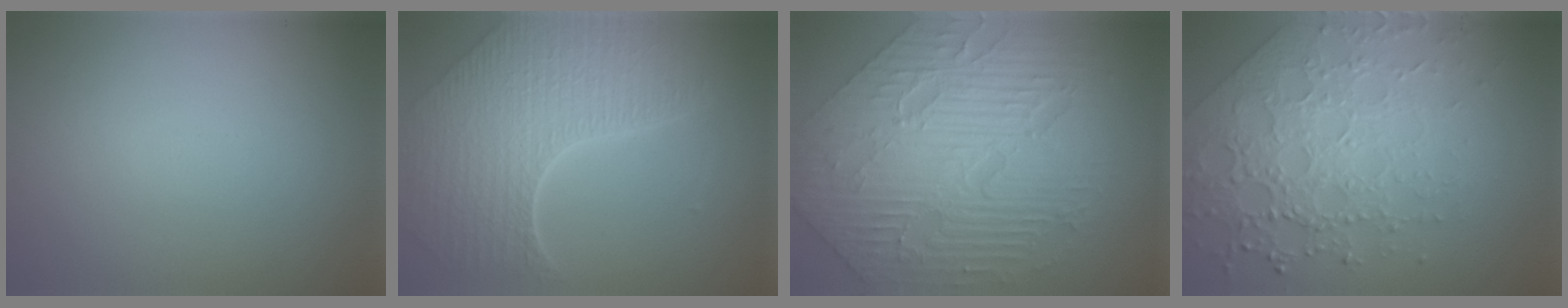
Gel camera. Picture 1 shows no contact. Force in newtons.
{"total": 8.0, "press": 5.7, "slide": 5.6}
{"total": 8.9, "press": 6.8, "slide": 5.7}
{"total": 7.0, "press": 5.5, "slide": 4.3}